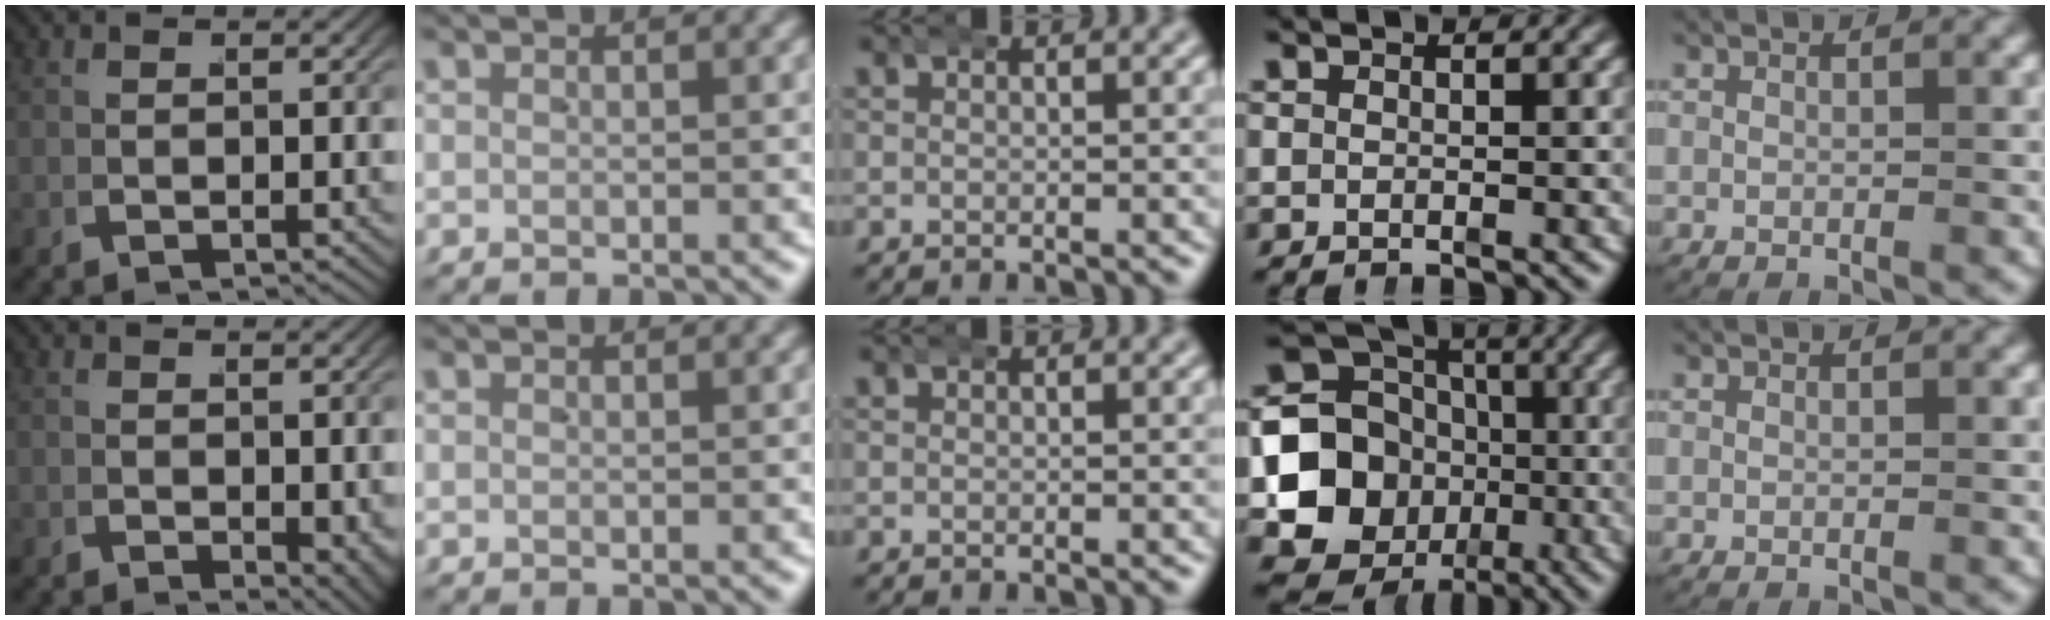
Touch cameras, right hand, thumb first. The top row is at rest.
{"thumb": {"total": 2.4, "force": [0.0, 1.3, 2.0], "torque": [-0.019, -0.012, 0.010]}, "ring": {"total": 17.9, "force": [-2.8, 15.8, 7.9], "torque": [-0.180, -0.057, -0.048]}}